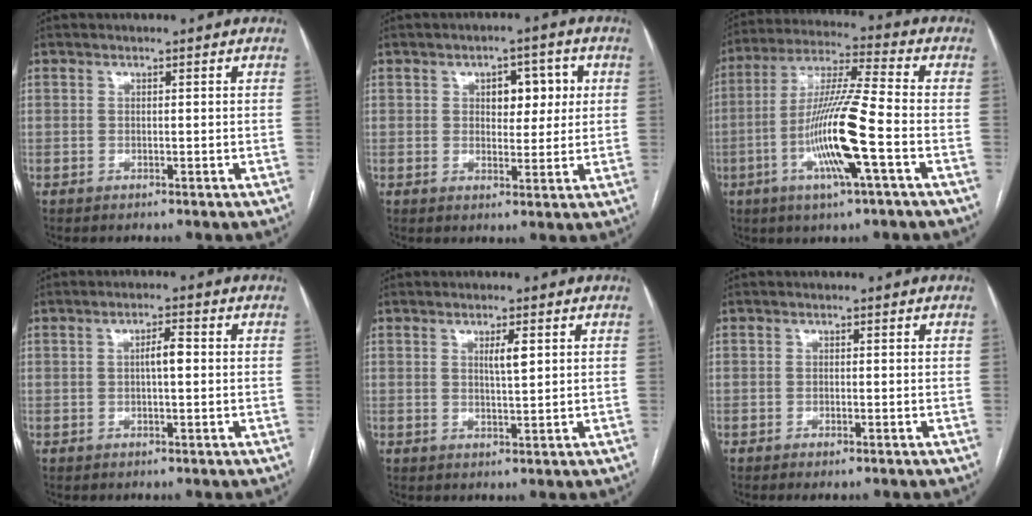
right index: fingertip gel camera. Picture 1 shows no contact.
{"total": 5.6, "force": [1.6, 3.1, 4.4], "torque": [-0.053, 0.015, 0.024]}
{"total": 14.1, "force": [-4.3, 0.0, 13.4], "torque": [-0.265, -0.006, -0.085]}
{"total": 2.7, "force": [0.1, 0.5, 2.7], "torque": [-0.044, 0.004, 0.000]}
{"total": 2.6, "force": [0.9, 0.3, 2.4], "torque": [-0.041, -0.003, 0.015]}
{"total": 1.0, "force": [-0.7, 0.1, 0.7], "torque": [-0.012, -0.002, -0.009]}